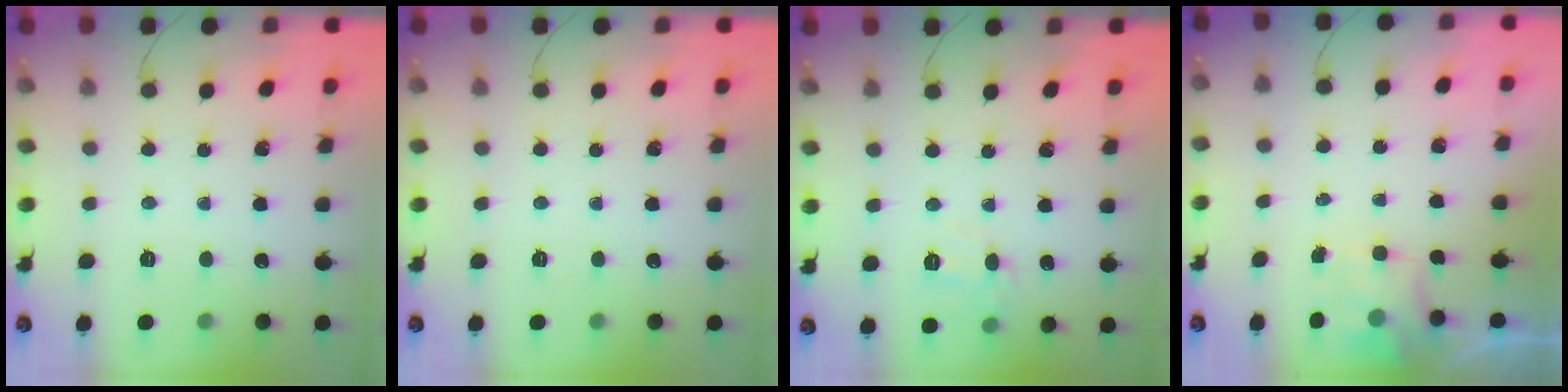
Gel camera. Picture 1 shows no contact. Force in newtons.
{"total": 0.0}
{"total": 7.6, "press": 7.4, "slide": 1.4}
{"total": 1.5, "press": 1.3, "slide": 0.8}